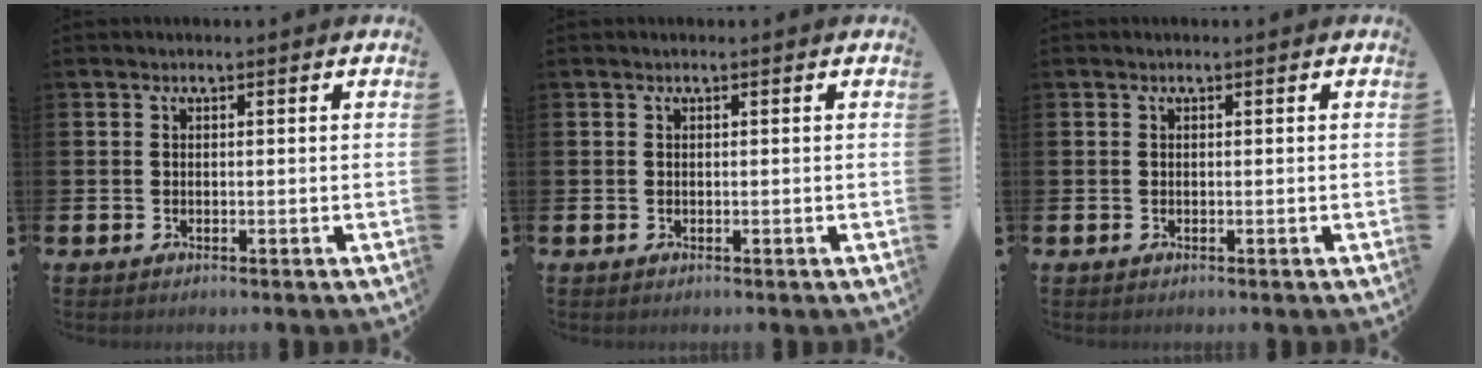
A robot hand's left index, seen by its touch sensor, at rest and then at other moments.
{"total": 0.0}
{"total": 0.0}